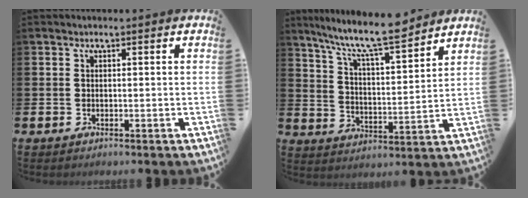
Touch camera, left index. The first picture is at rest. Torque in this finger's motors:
{"motor_torque": [0.43, -0.43, 0.79, 0.21]}